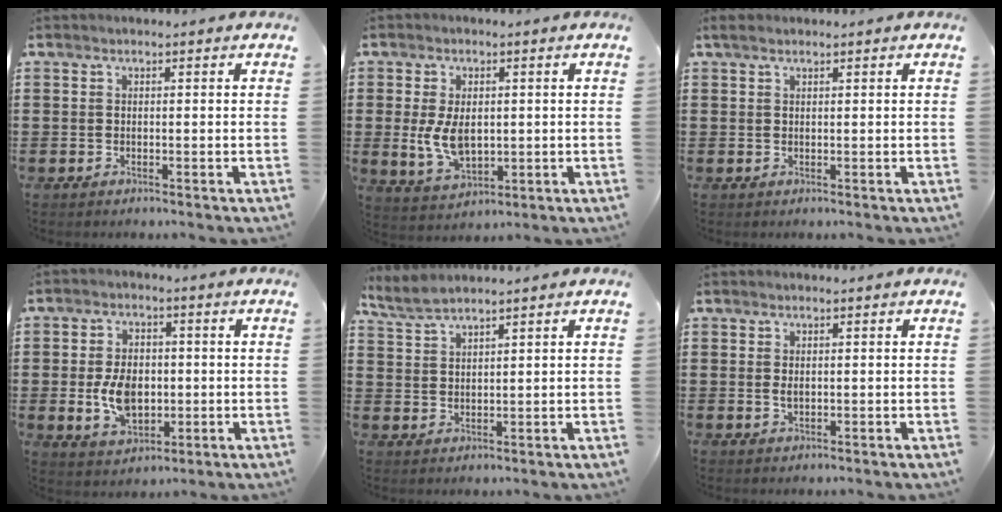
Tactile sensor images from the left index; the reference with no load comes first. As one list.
[{"total": 6.7, "force": [-0.1, 4.2, 5.2], "torque": [-0.120, -0.003, -0.008]}, {"total": 1.1, "force": [0.6, 0.3, 0.9], "torque": [-0.018, 0.002, 0.010]}, {"total": 7.8, "force": [-0.7, 5.1, 5.9], "torque": [-0.113, 0.001, -0.018]}, {"total": 2.6, "force": [2.3, 0.3, 1.1], "torque": [-0.029, -0.002, 0.045]}, {"total": 1.2, "force": [0.0, 0.5, 1.1], "torque": [-0.022, 0.003, -0.001]}]